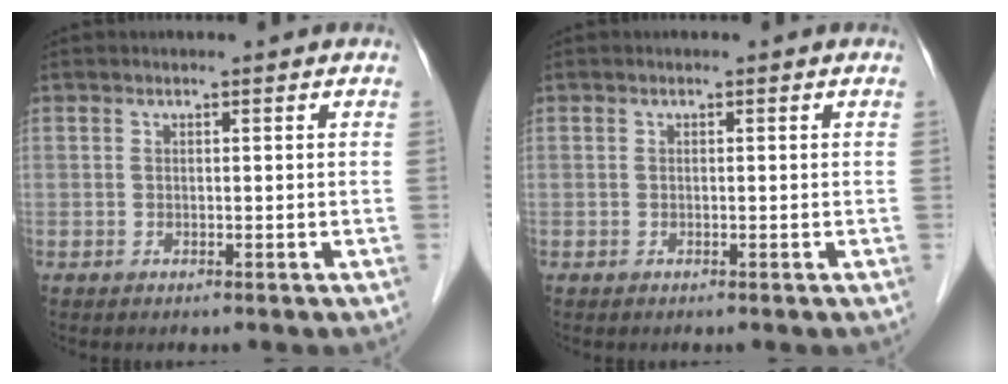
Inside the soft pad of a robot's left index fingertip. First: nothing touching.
{"total": 0.0}